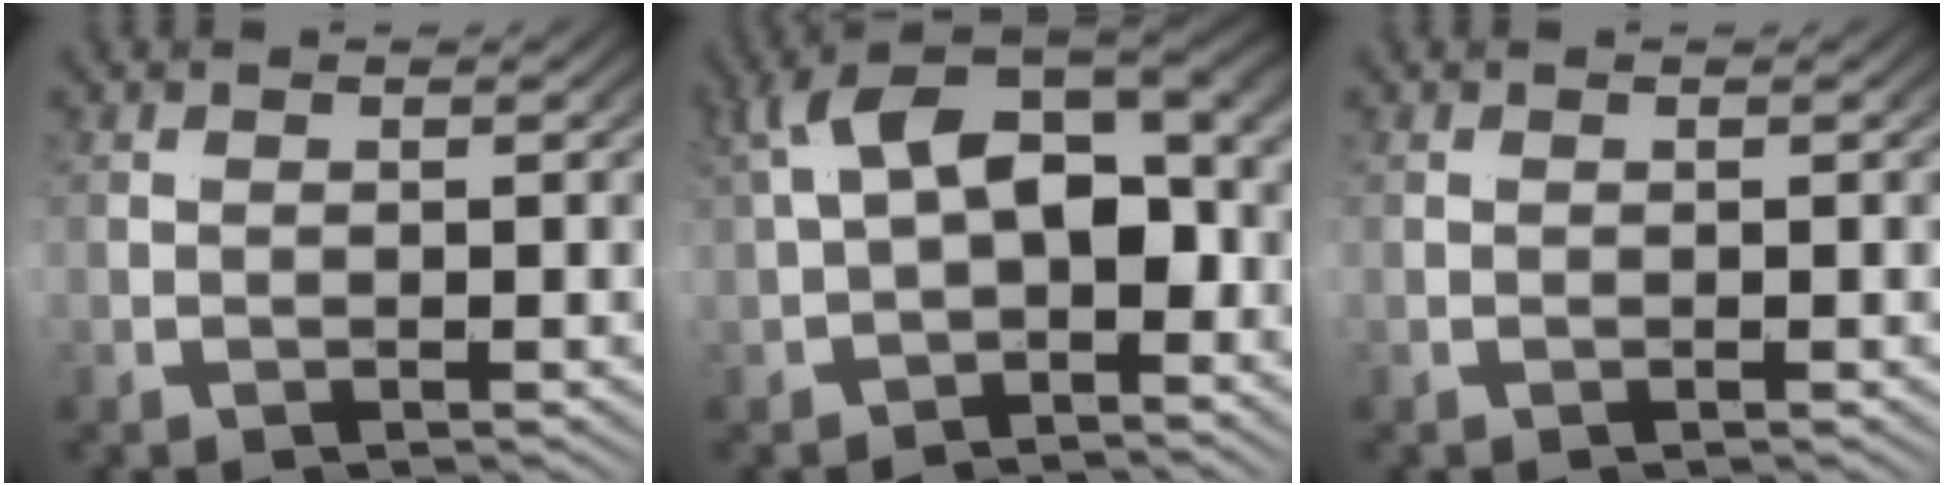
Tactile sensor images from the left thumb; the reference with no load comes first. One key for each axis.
{"total": 9.0, "fx": -0.1, "fy": 5.9, "fz": 6.8, "tx": -0.128, "ty": -0.005, "tz": -0.004}
{"total": 0.0}